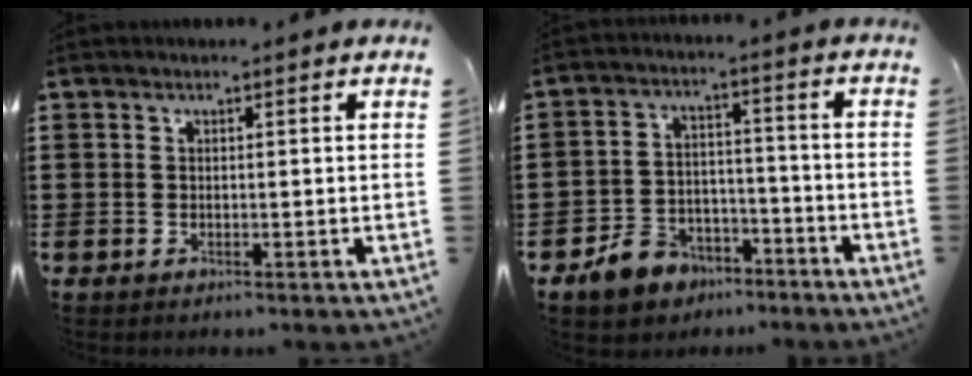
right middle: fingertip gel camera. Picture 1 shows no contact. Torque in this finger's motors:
{"motor_torque": [2.14, 0.00, 0.23, 0.07]}